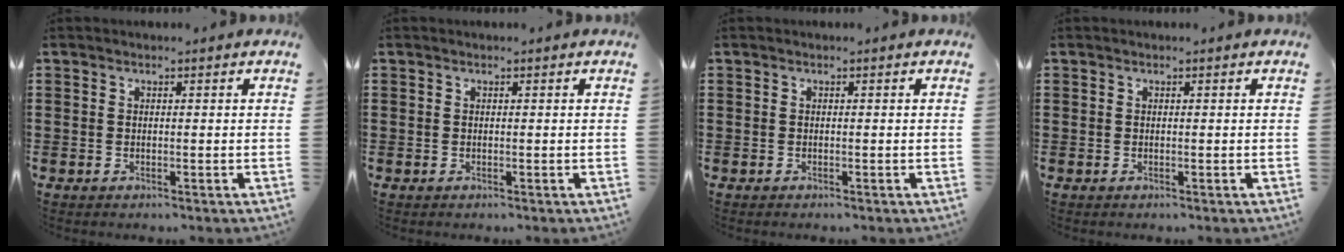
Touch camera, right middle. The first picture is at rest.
{"total": 0.0}
{"total": 0.0}
{"total": 0.0}